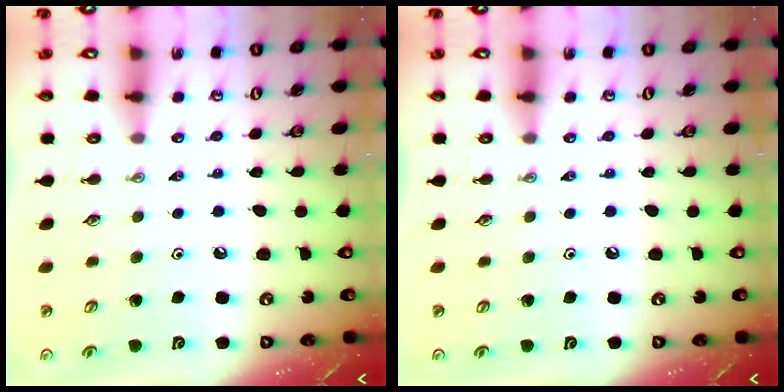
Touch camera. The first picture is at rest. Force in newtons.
{"total": 0.0}